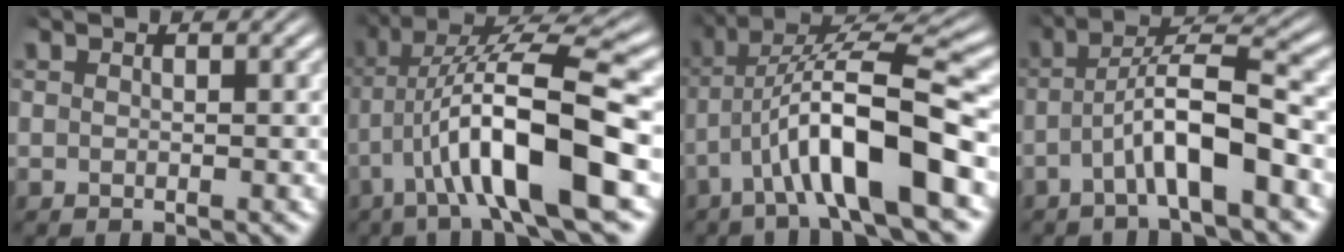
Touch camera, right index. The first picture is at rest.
{"total": 10.0, "force": [0.4, 3.4, 9.4], "torque": [-0.166, 0.001, 0.009]}
{"total": 7.9, "force": [0.0, 2.7, 7.5], "torque": [-0.130, -0.002, 0.001]}
{"total": 4.7, "force": [-1.3, 1.0, 4.4], "torque": [-0.076, 0.004, -0.025]}